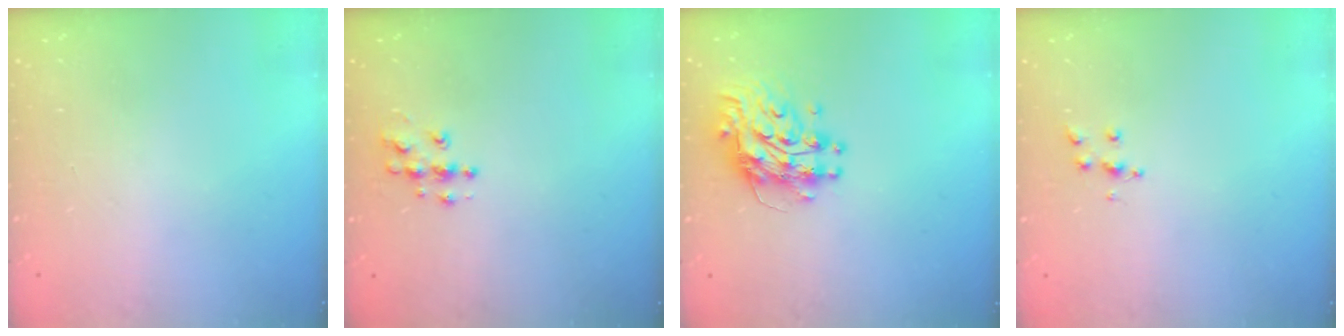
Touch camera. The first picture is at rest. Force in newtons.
{"total": 6.2, "press": 6.2, "slide": 0.2}
{"total": 11.5, "press": 11.5, "slide": 1.0}
{"total": 5.9, "press": 5.9, "slide": 0.3}